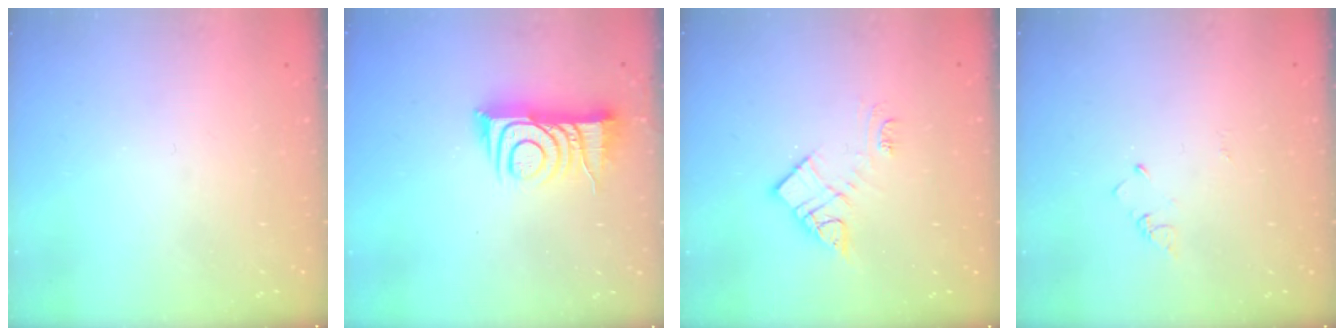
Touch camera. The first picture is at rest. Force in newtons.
{"total": 11.5, "press": 11.5, "slide": 0.3}
{"total": 11.8, "press": 11.8, "slide": 0.6}
{"total": 2.0, "press": 2.0, "slide": 0.3}